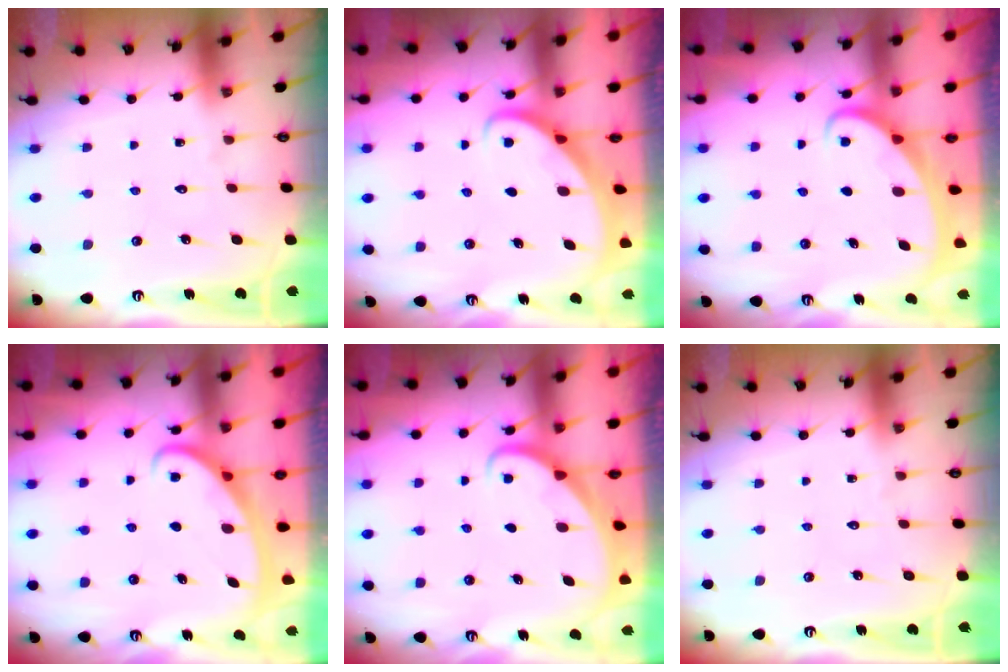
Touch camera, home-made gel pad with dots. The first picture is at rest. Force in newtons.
{"total": 2.7, "press": 2.7, "slide": 0.2}
{"total": 2.1, "press": 2.1, "slide": 0.0}
{"total": 2.6, "press": 2.6, "slide": 0.4}
{"total": 2.0, "press": 2.0, "slide": 0.3}
{"total": 0.0}